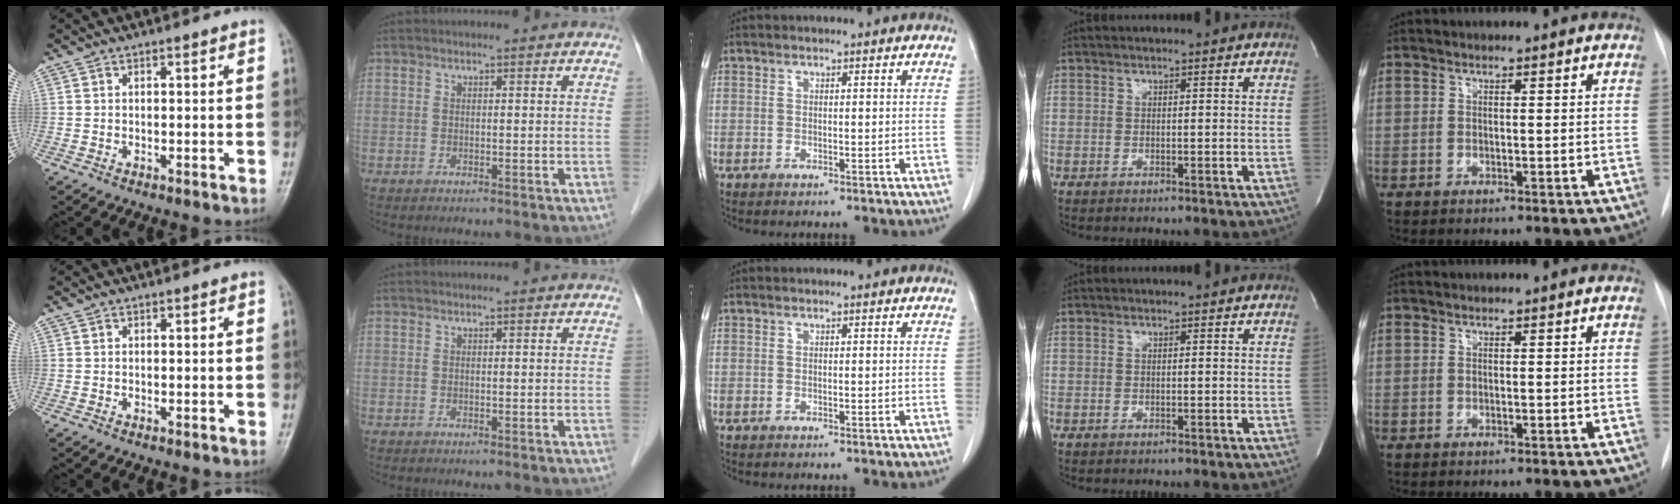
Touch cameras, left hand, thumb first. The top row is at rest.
{}